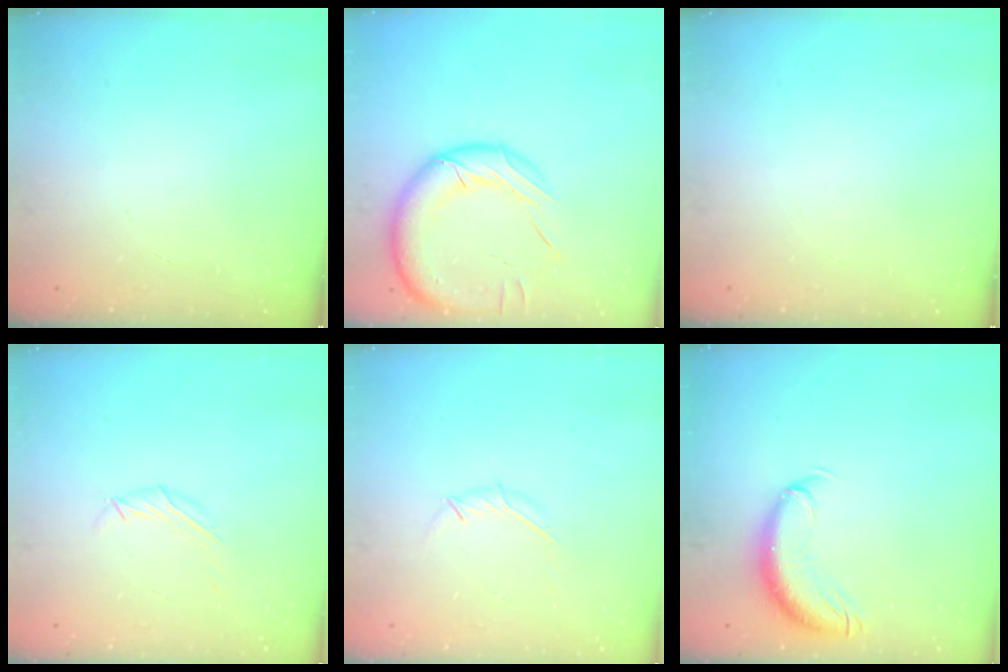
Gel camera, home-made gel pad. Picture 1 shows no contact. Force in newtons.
{"total": 18.6, "press": 18.2, "slide": 3.5}
{"total": 0.0}
{"total": 4.5, "press": 4.4, "slide": 0.9}
{"total": 3.8, "press": 3.7, "slide": 1.0}
{"total": 11.2, "press": 10.8, "slide": 2.9}